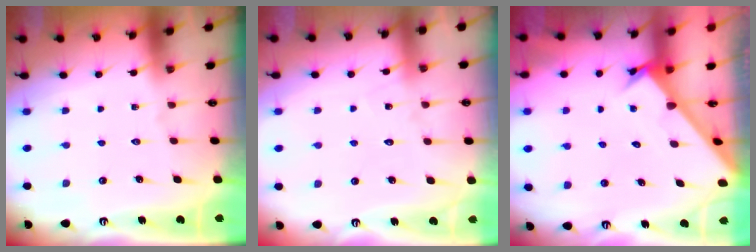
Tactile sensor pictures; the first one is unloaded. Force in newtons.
{"total": 6.3, "press": 6.3, "slide": 0.4}
{"total": 2.6, "press": 2.6, "slide": 0.2}